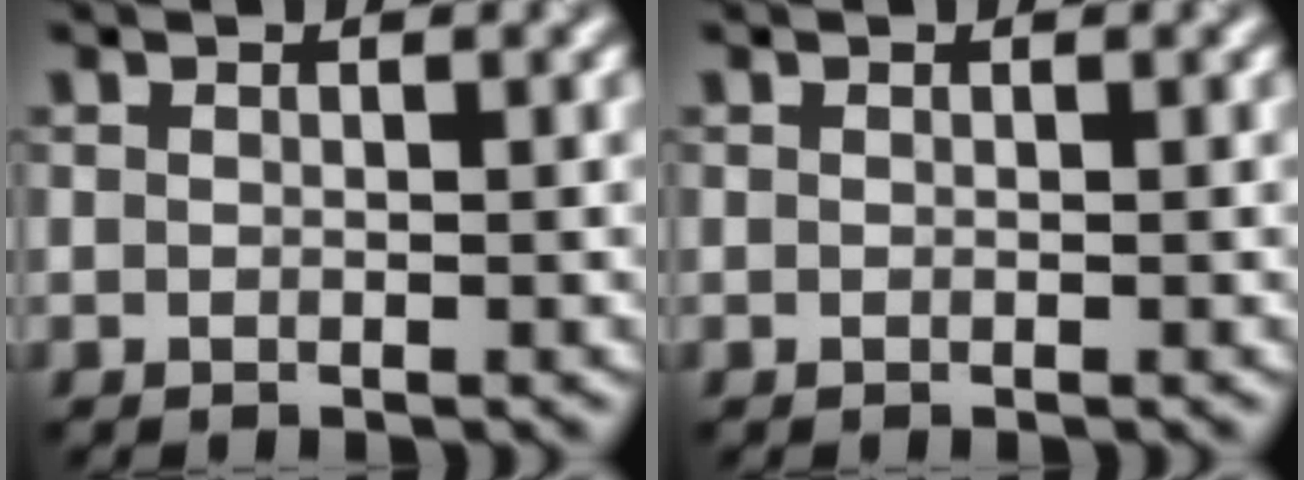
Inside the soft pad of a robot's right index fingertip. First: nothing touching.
{"total": 0.0}